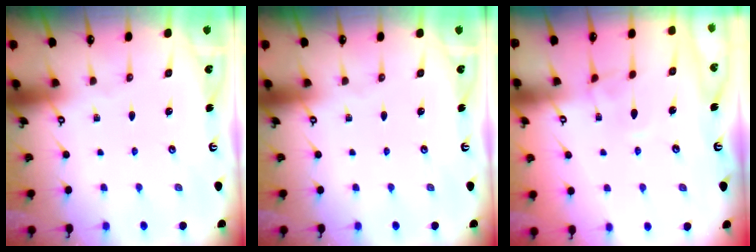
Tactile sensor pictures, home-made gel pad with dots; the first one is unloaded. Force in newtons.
{"total": 0.0}
{"total": 3.5, "press": 3.5, "slide": 0.1}